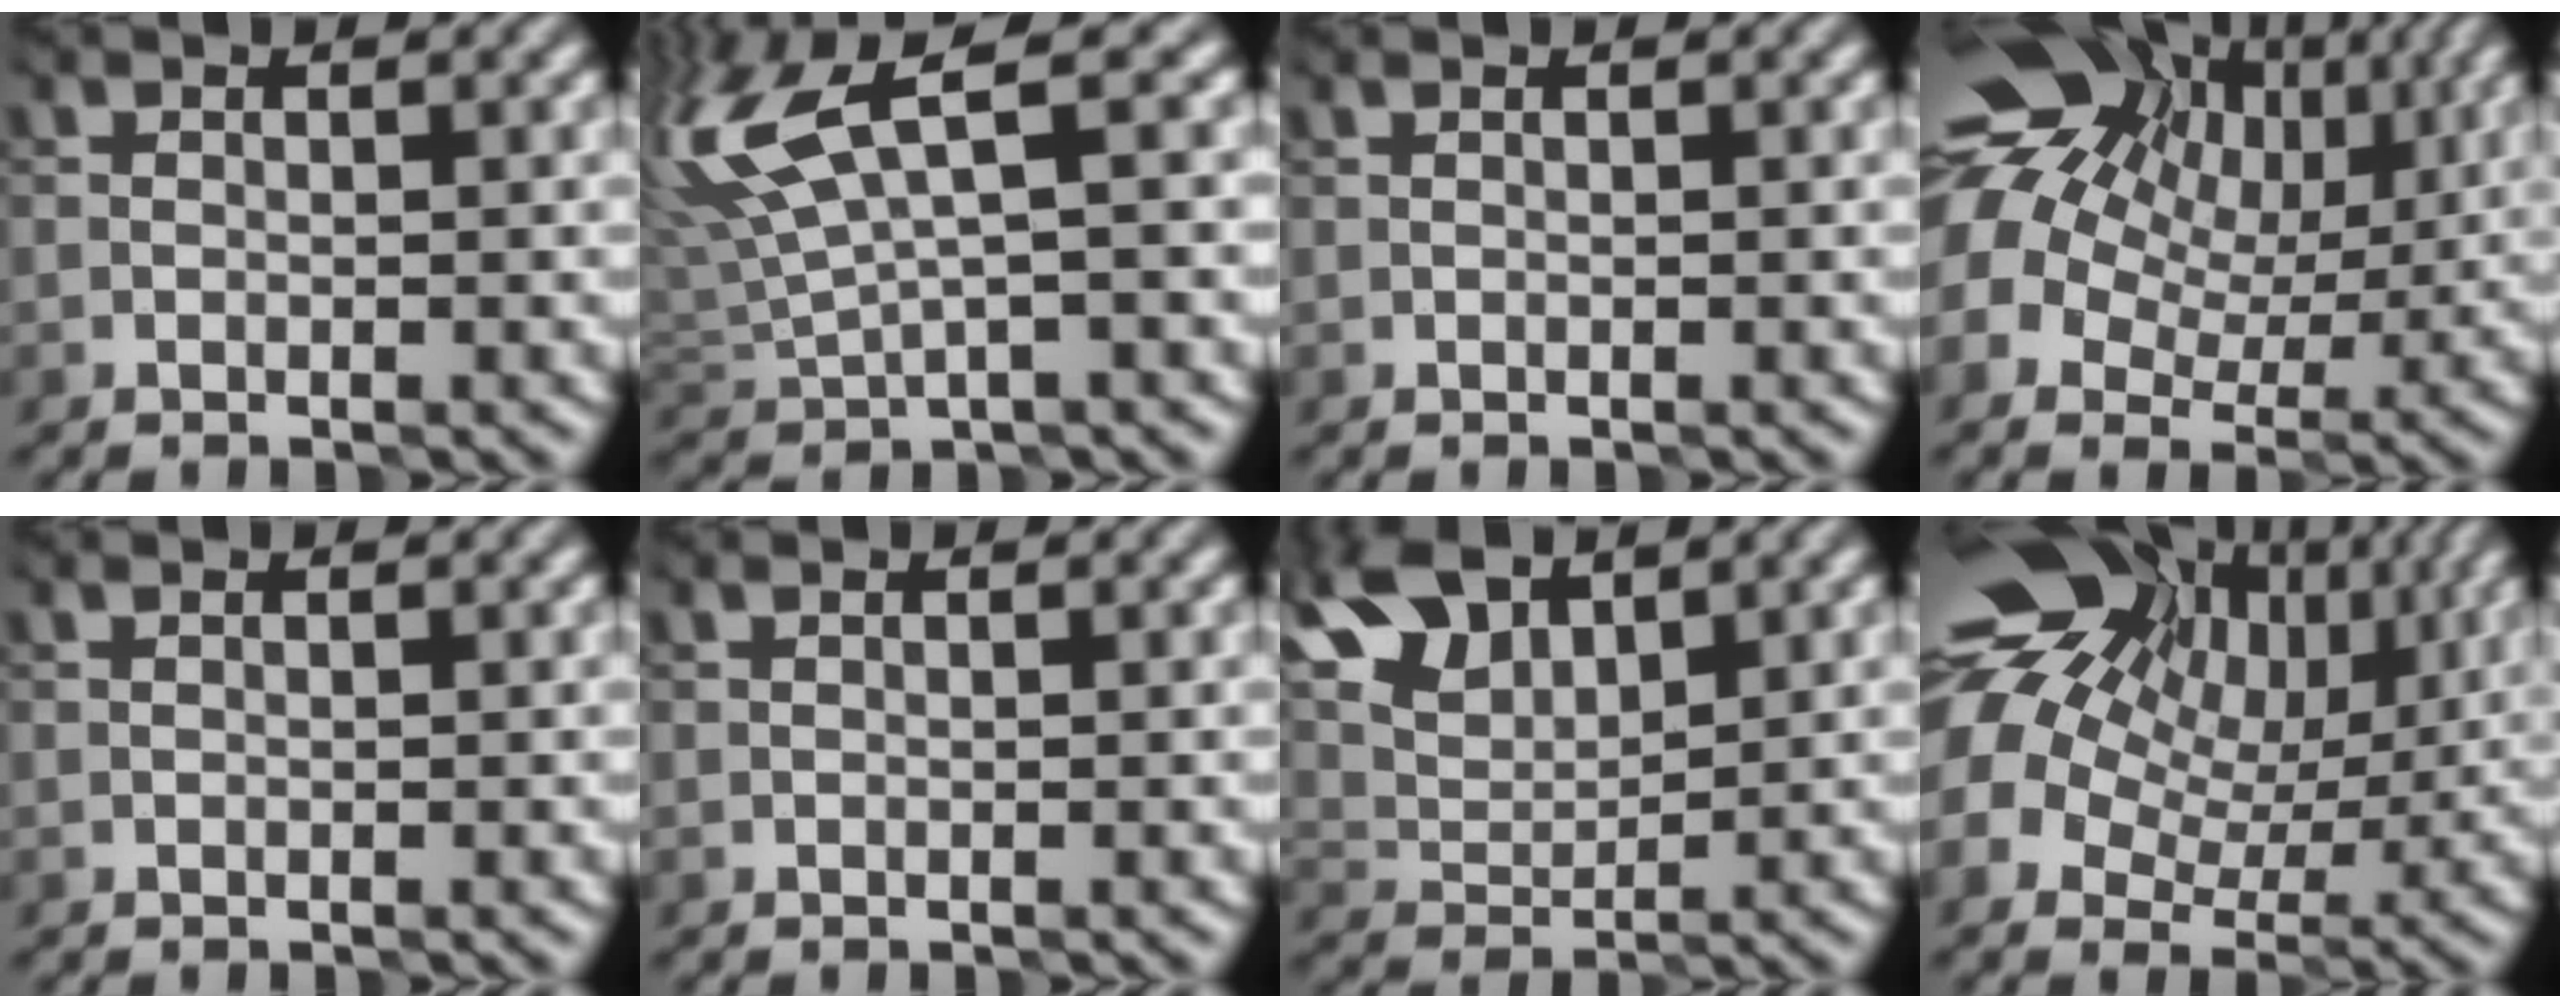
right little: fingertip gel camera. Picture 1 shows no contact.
{"total": 7.9, "force": [3.2, 1.9, 7.0], "torque": [-0.161, 0.015, 0.062]}
{"total": 0.0}
{"total": 16.3, "force": [5.0, 12.6, 9.0], "torque": [-0.190, 0.039, 0.080]}
{"total": 0.0}
{"total": 0.0}
{"total": 7.7, "force": [5.1, 4.0, 4.2], "torque": [-0.113, 0.019, 0.097]}
{"total": 17.9, "force": [5.4, 13.9, 10.0], "torque": [-0.206, 0.042, 0.080]}